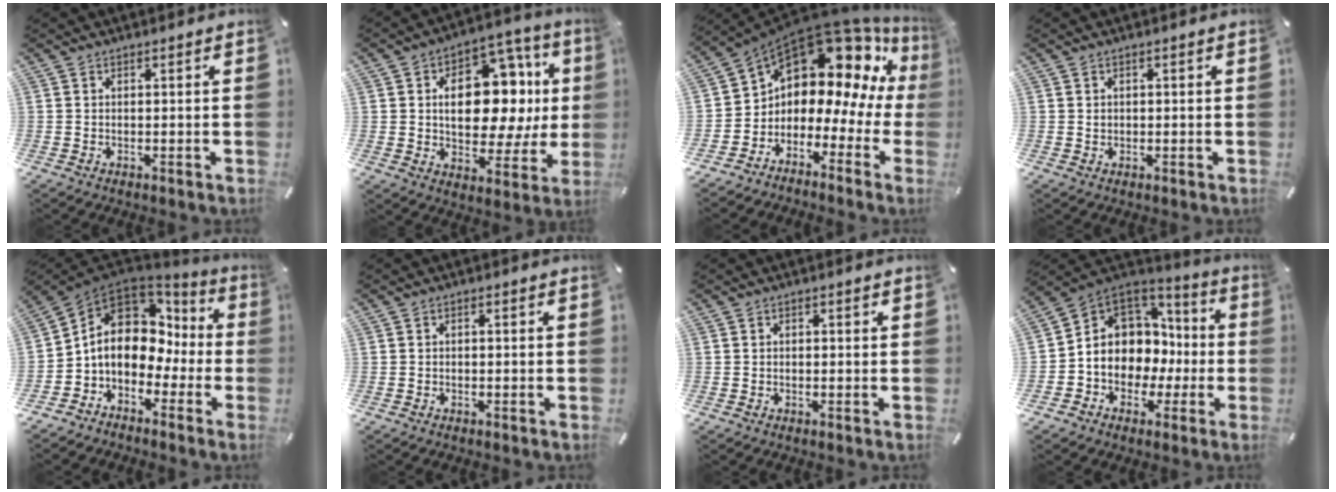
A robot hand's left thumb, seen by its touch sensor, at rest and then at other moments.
{"total": 20.7, "force": [3.1, 13.1, 15.7], "torque": [-0.240, -0.022, 0.050]}
{"total": 12.2, "force": [7.8, 7.6, 5.5], "torque": [-0.097, -0.081, 0.135]}
{"total": 0.9, "force": [0.0, 0.8, 0.3], "torque": [-0.006, 0.004, -0.001]}
{"total": 11.6, "force": [0.4, 9.4, 6.6], "torque": [-0.125, -0.006, 0.007]}
{"total": 0.6, "force": [-0.3, 0.3, 0.4], "torque": [-0.008, 0.000, -0.007]}
{"total": 0.6, "force": [0.0, 0.4, 0.4], "torque": [-0.008, 0.001, -0.001]}
{"total": 9.5, "force": [-0.6, 9.1, 2.8], "torque": [-0.075, -0.016, -0.004]}